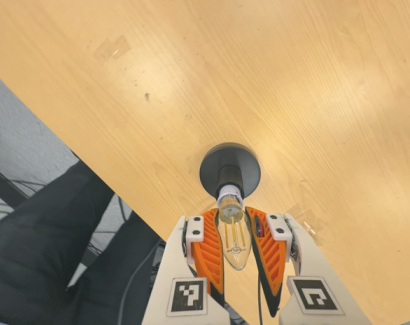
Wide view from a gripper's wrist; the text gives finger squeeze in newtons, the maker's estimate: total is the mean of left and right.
{"total": 25.7, "left": 26.0, "right": 25.4}